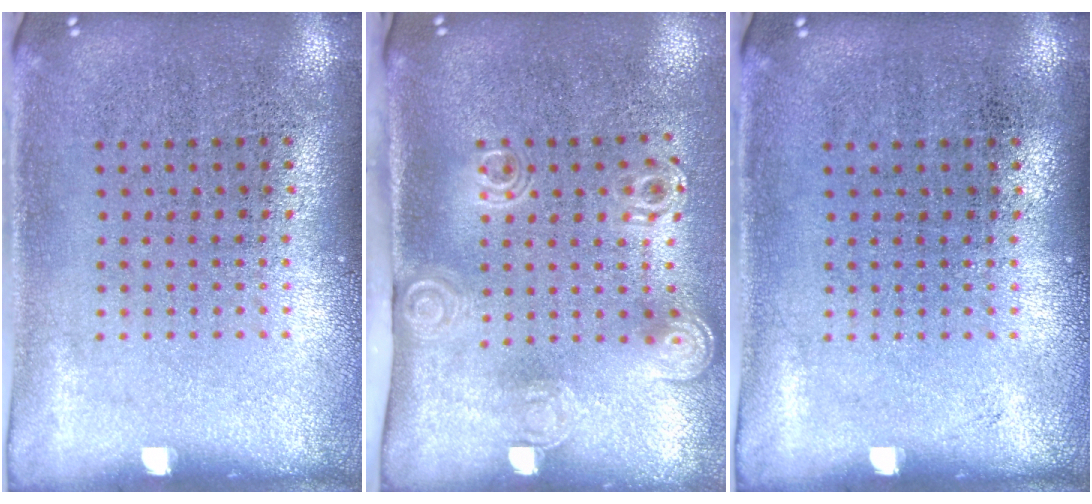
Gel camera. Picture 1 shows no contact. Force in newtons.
{"total": 2.1, "press": 1.4, "slide": 1.6}
{"total": 0.0}